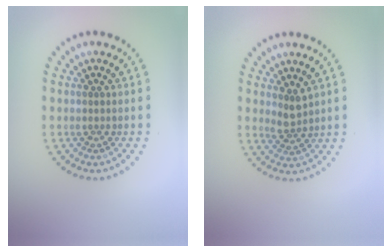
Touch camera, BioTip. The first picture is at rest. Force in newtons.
{"total": 1.8, "press": 1.3, "slide": 1.2}